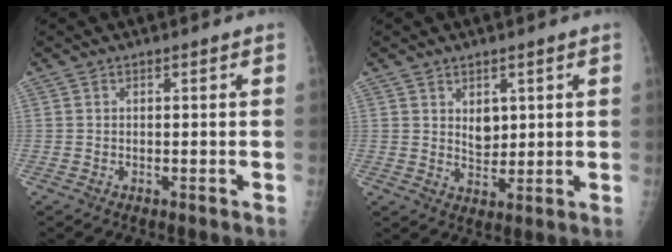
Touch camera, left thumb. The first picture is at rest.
{"total": 4.3, "force": [1.5, 2.8, 2.8], "torque": [-0.028, -0.016, 0.033]}